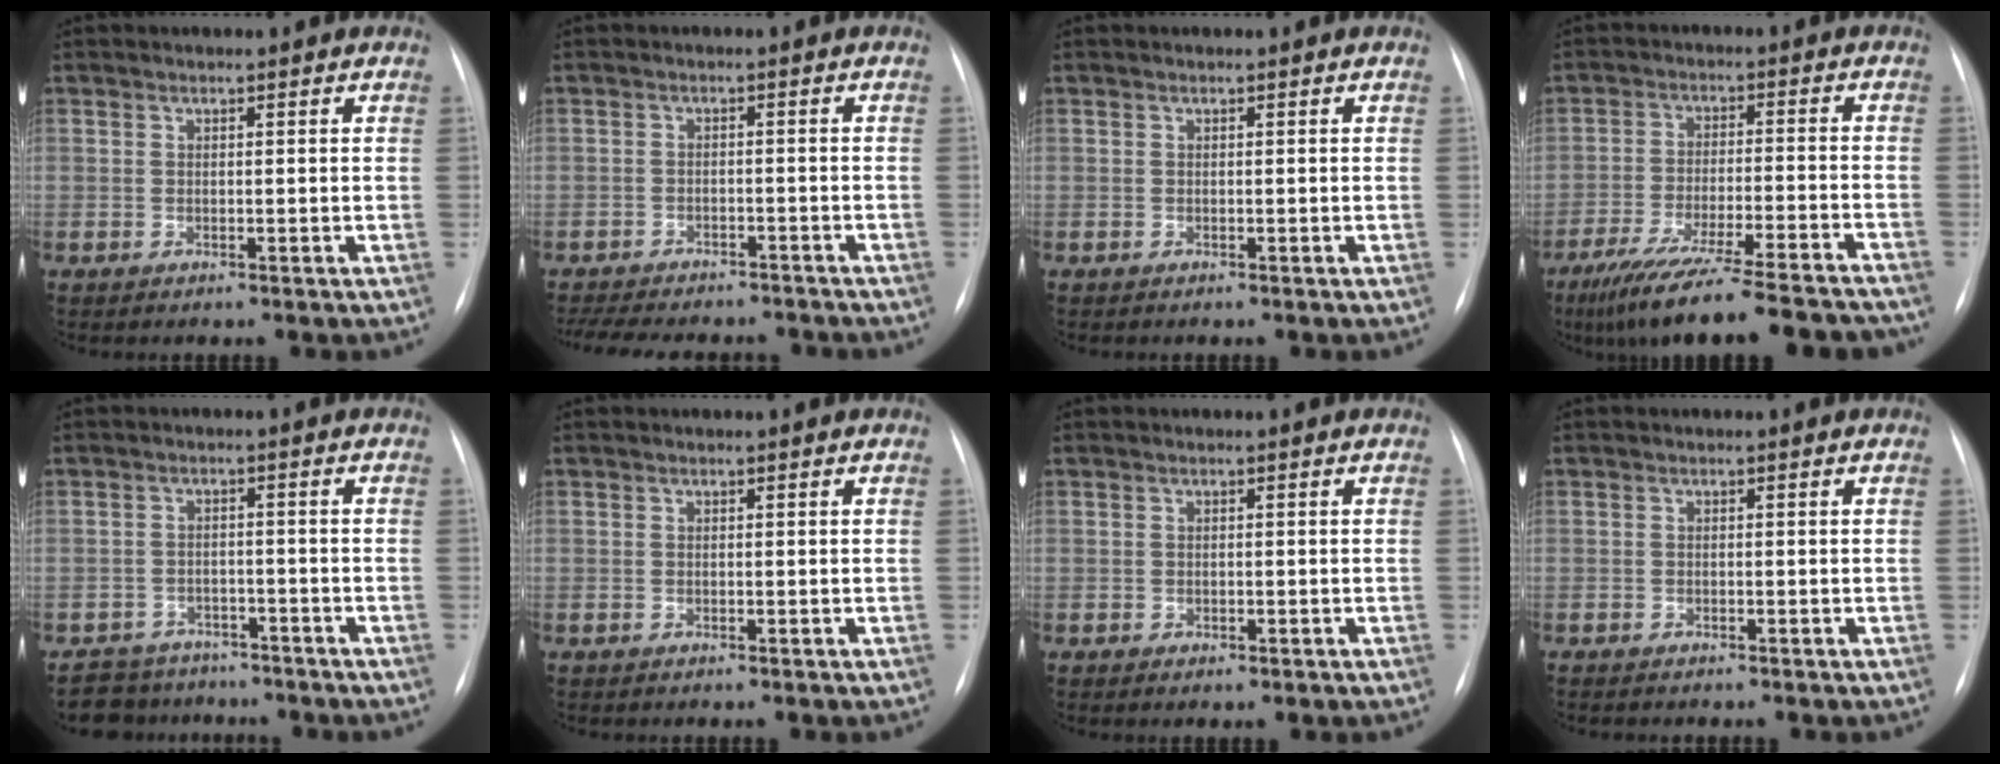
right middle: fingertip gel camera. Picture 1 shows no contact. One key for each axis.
{"total": 14.4, "fx": -12.6, "fy": 4.5, "fz": 5.2, "tx": -0.116, "ty": -0.005, "tz": -0.161}
{"total": 0.0}
{"total": 20.2, "fx": -17.2, "fy": 1.4, "fz": 10.4, "tx": -0.140, "ty": -0.034, "tz": -0.253}
{"total": 6.9, "fx": -5.9, "fy": 3.6, "fz": 0.0, "tx": 0.005, "ty": 0.014, "tz": -0.084}
{"total": 0.0}
{"total": 0.9, "fx": -0.5, "fy": 0.4, "fz": 0.7, "tx": -0.015, "ty": -0.004, "tz": -0.001}
{"total": 1.3, "fx": -1.2, "fy": 0.4, "fz": 0.4, "tx": -0.007, "ty": -0.001, "tz": -0.016}